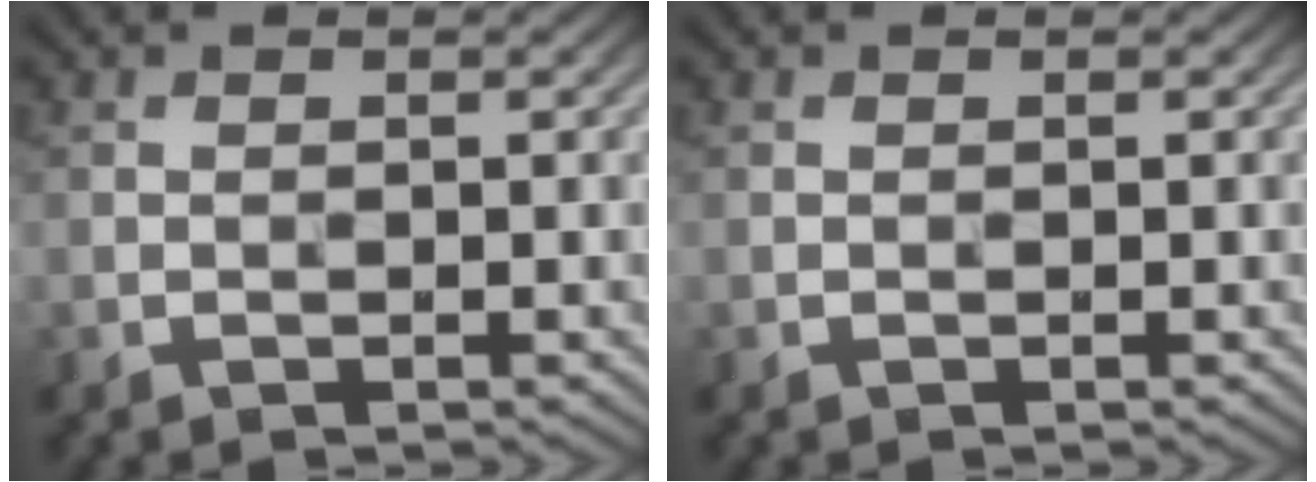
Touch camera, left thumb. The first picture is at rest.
{"total": 0.0}